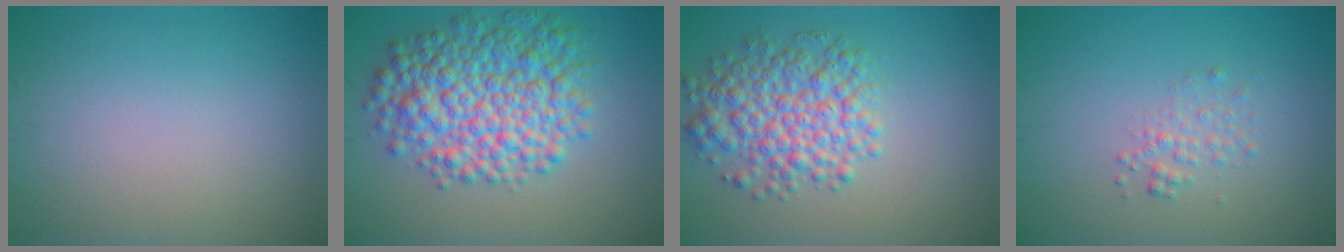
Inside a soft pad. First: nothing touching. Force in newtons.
{"total": 8.5, "press": 8.5, "slide": 0.1}
{"total": 5.8, "press": 5.8, "slide": 0.2}
{"total": 1.4, "press": 1.4, "slide": 0.1}